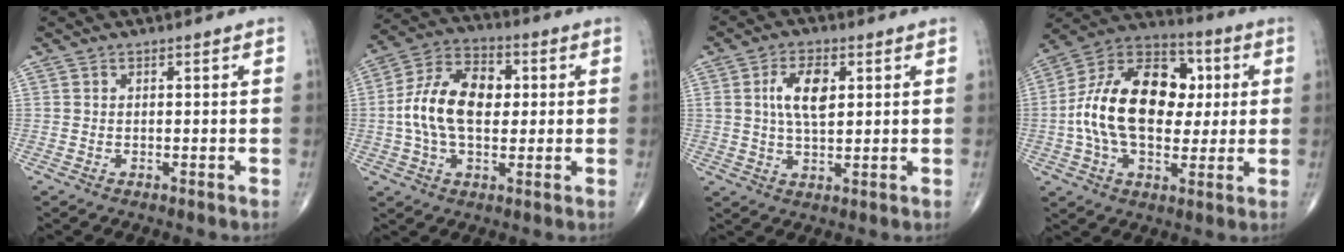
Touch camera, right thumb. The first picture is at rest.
{"total": 14.0, "force": [0.8, 8.5, 11.1], "torque": [-0.198, 0.026, 0.006]}
{"total": 7.6, "force": [1.9, 3.7, 6.3], "torque": [-0.114, -0.003, 0.035]}
{"total": 21.9, "force": [1.4, 13.8, 16.9], "torque": [-0.280, 0.022, 0.018]}